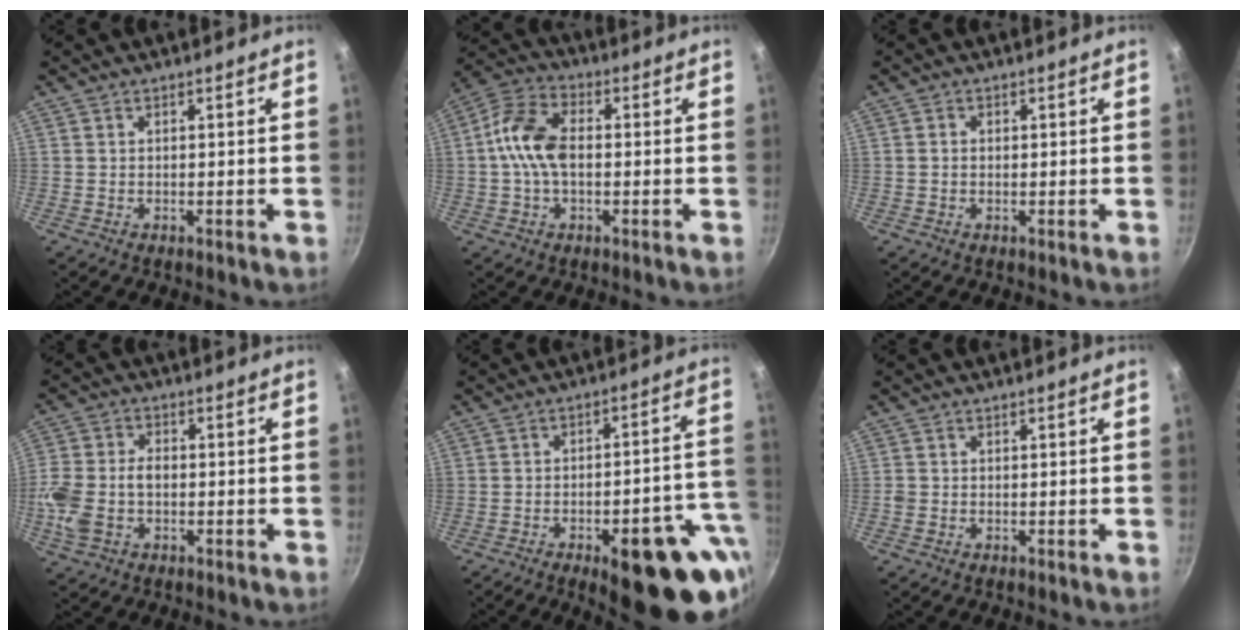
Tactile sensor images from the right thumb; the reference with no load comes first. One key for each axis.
{"total": 10.9, "fx": 0.0, "fy": 6.6, "fz": 8.6, "tx": -0.162, "ty": 0.033, "tz": -0.016}
{"total": 1.1, "fx": 0.0, "fy": 1.0, "fz": 0.6, "tx": -0.009, "ty": 0.005, "tz": -0.001}
{"total": 9.8, "fx": -1.9, "fy": 6.6, "fz": 7.1, "tx": -0.143, "ty": 0.020, "tz": -0.043}
{"total": 21.2, "fx": -9.2, "fy": 8.0, "fz": 17.3, "tx": -0.155, "ty": 0.031, "tz": -0.113}
{"total": 1.0, "fx": -0.3, "fy": 0.8, "fz": 0.3, "tx": -0.007, "ty": 0.001, "tz": -0.006}